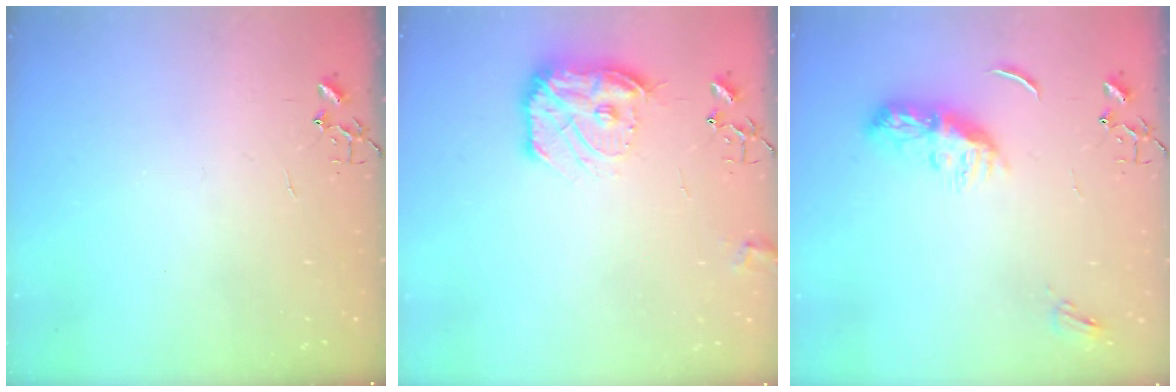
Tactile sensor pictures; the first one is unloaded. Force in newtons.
{"total": 13.9, "press": 13.9, "slide": 0.8}
{"total": 9.6, "press": 9.6, "slide": 0.0}